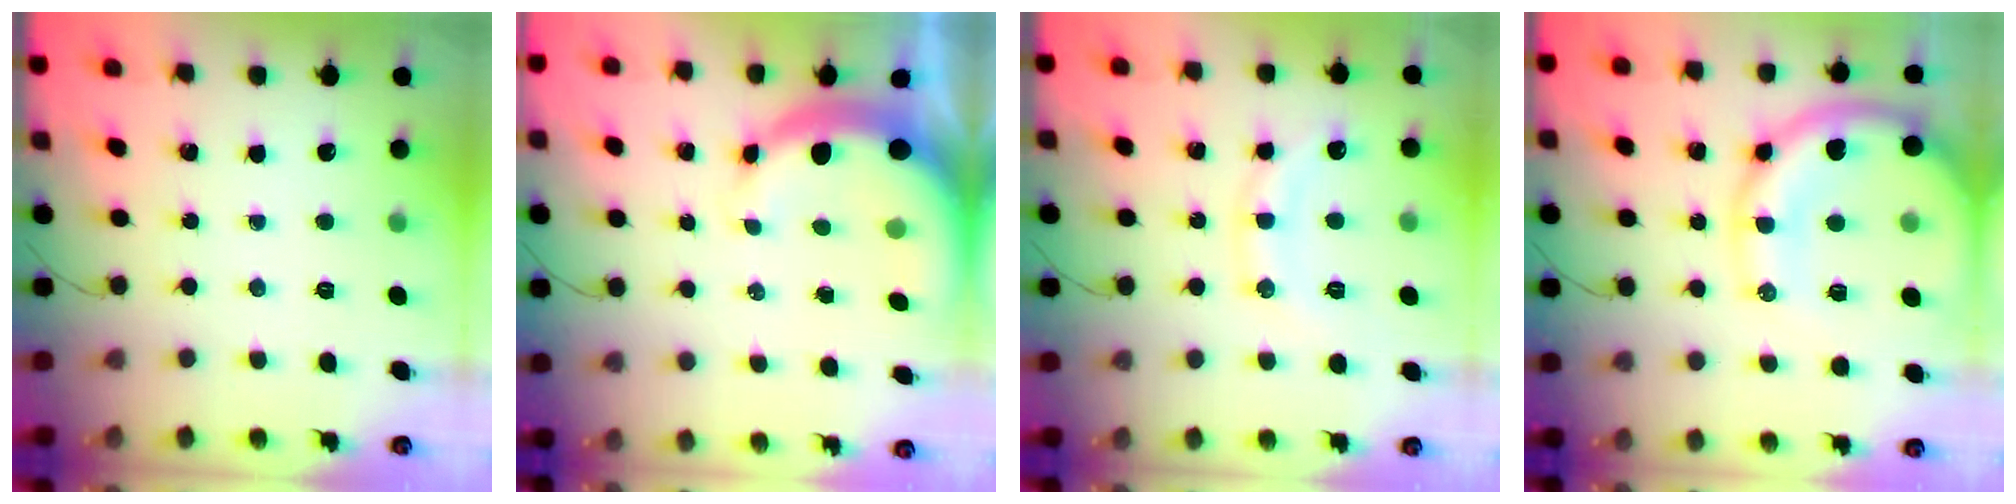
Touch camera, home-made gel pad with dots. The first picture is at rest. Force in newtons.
{"total": 10.9, "press": 10.8, "slide": 1.8}
{"total": 10.2, "press": 10.2, "slide": 0.6}
{"total": 18.3, "press": 18.1, "slide": 2.4}